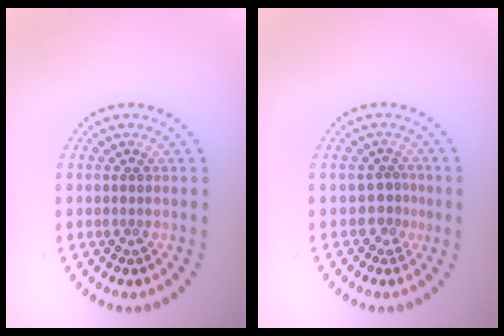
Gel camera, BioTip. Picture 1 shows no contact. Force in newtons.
{"total": 1.6, "press": 1.0, "slide": 1.2}